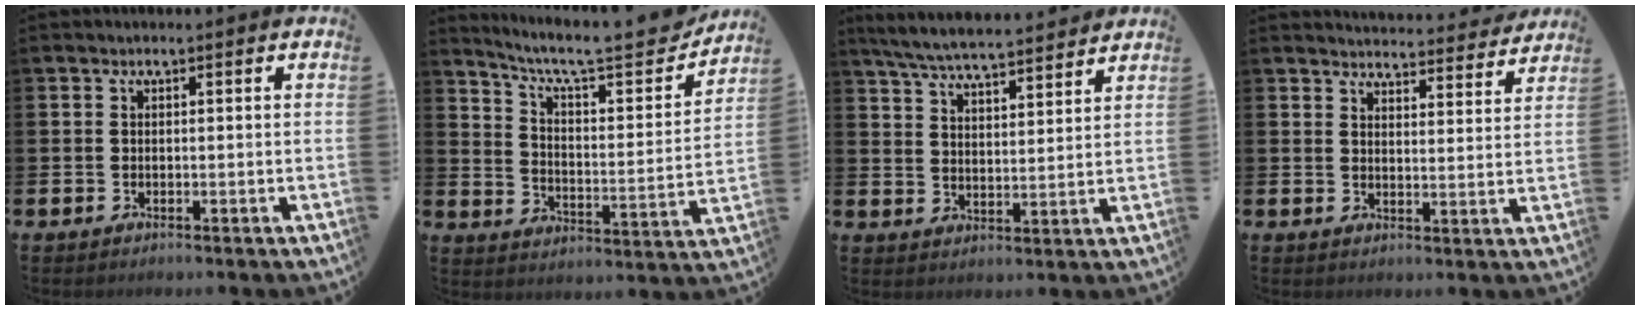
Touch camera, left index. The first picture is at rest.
{"total": 9.0, "force": [7.8, 1.9, 4.1], "torque": [-0.100, -0.056, 0.125]}
{"total": 6.4, "force": [6.2, 0.4, 1.5], "torque": [-0.050, -0.038, 0.110]}
{"total": 4.6, "force": [4.5, 0.3, 0.0], "torque": [0.001, -0.039, 0.077]}